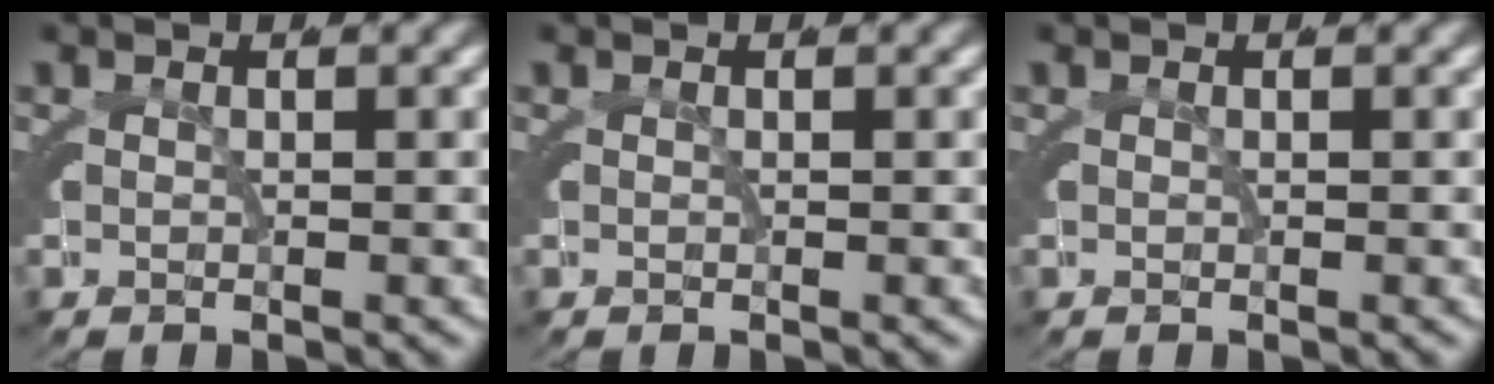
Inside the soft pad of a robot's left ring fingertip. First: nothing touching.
{"total": 0.0}
{"total": 0.0}